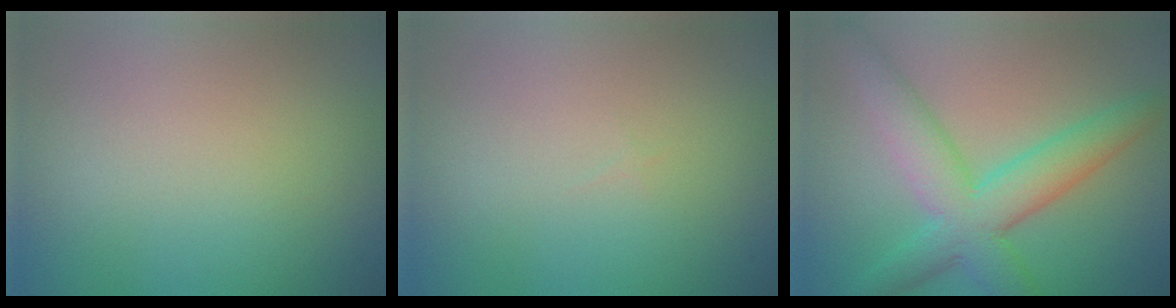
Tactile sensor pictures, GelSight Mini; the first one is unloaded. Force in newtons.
{"total": 0.0}
{"total": 7.2, "press": 7.2, "slide": 0.1}